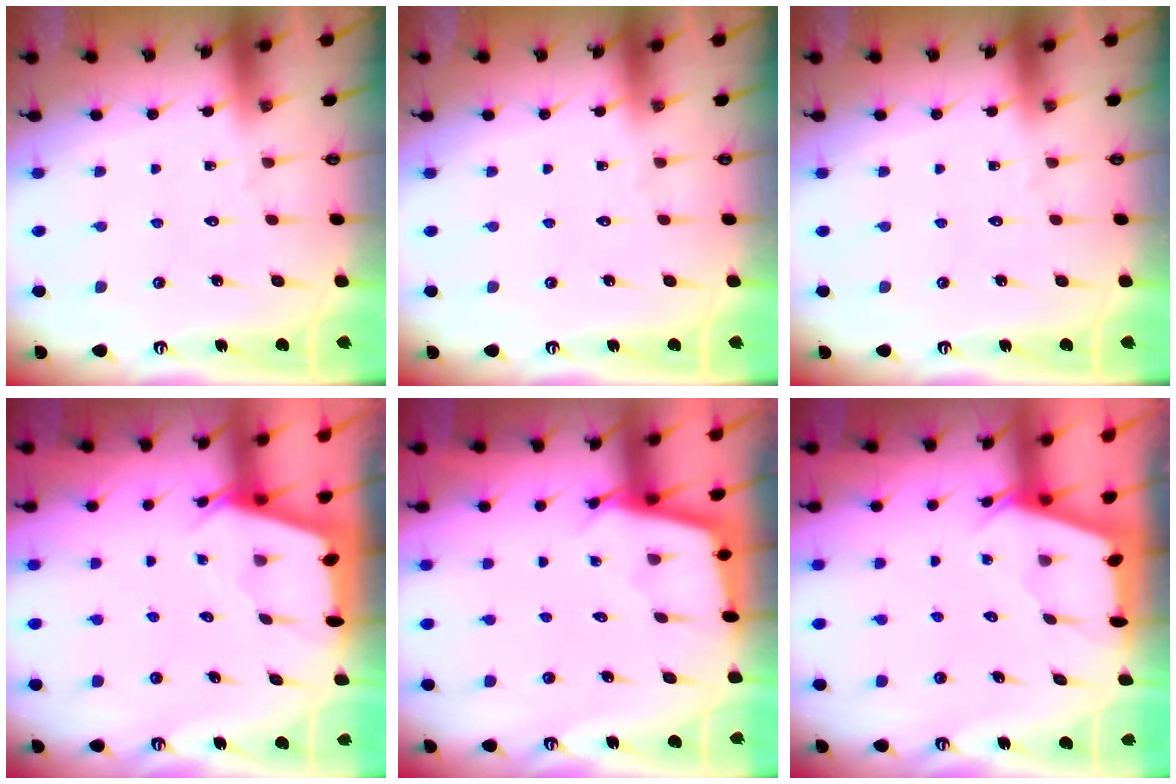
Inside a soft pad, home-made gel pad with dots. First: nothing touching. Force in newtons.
{"total": 0.0}
{"total": 0.0}
{"total": 2.4, "press": 2.4, "slide": 0.3}
{"total": 2.3, "press": 2.3, "slide": 0.1}
{"total": 2.4, "press": 2.4, "slide": 0.3}